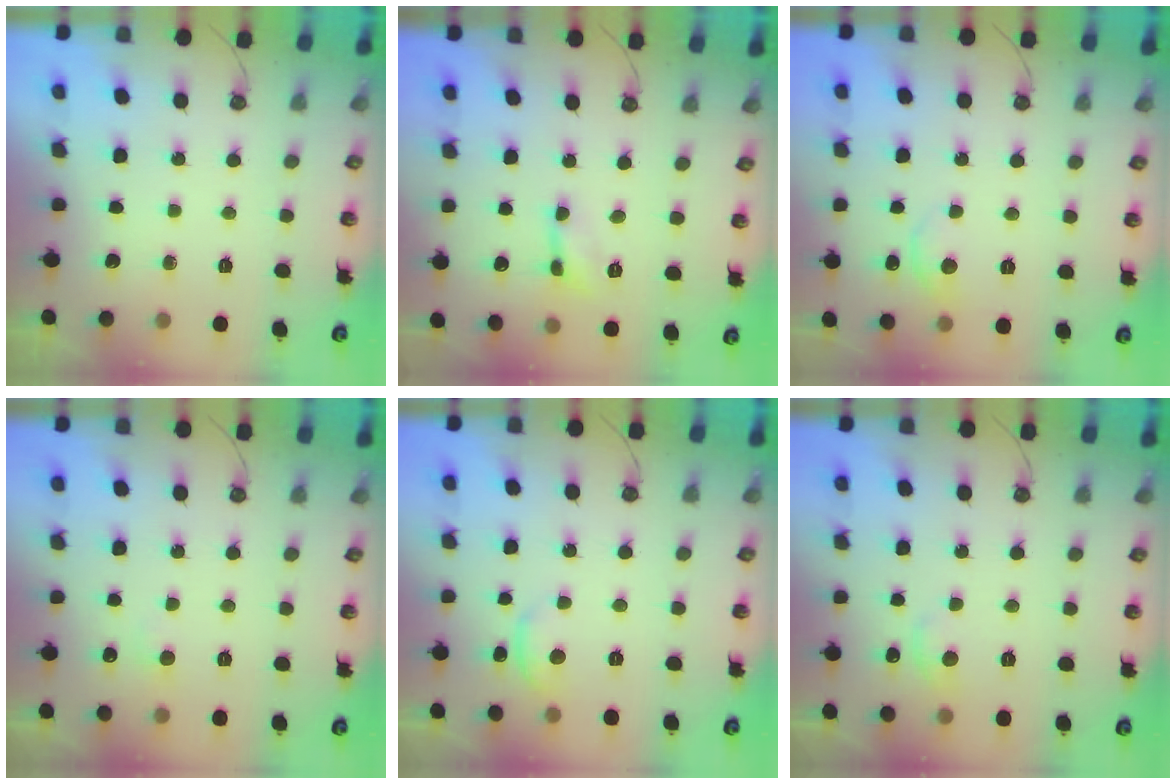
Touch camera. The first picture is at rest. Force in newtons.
{"total": 0.5, "press": 0.5, "slide": 0.2}
{"total": 1.9, "press": 1.7, "slide": 0.7}
{"total": 1.5, "press": 1.4, "slide": 0.6}
{"total": 0.5, "press": 0.1, "slide": 0.5}
{"total": 1.5, "press": 1.2, "slide": 1.0}